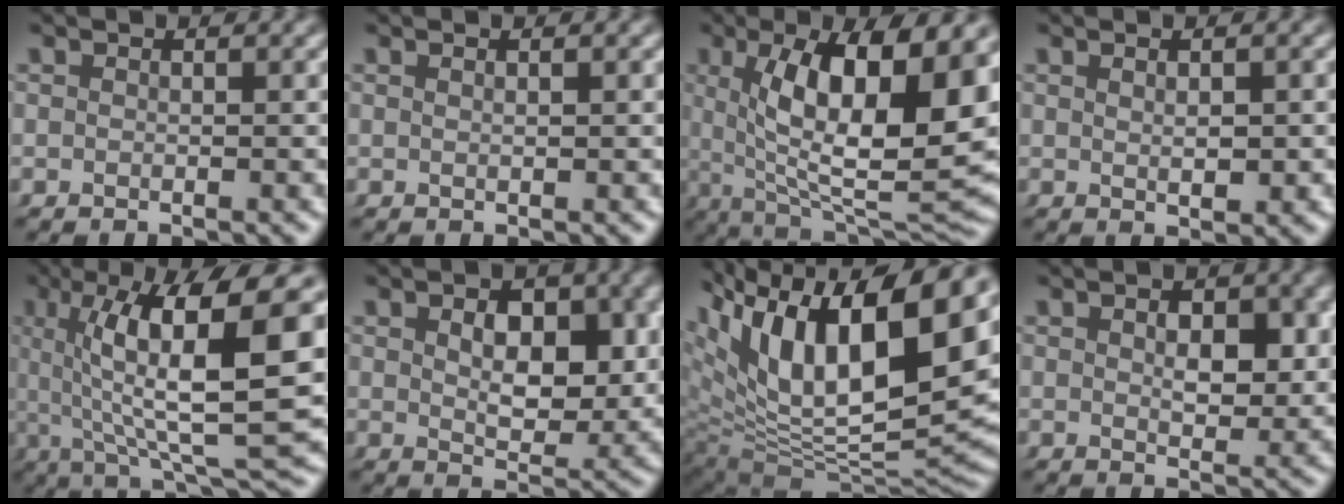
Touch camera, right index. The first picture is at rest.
{"total": 0.5, "force": [0.2, -0.2, 0.4], "torque": [-0.007, -0.001, 0.007]}
{"total": 15.1, "force": [2.5, 6.0, 13.7], "torque": [-0.200, 0.004, 0.044]}
{"total": 1.6, "force": [0.4, 0.4, 1.6], "torque": [-0.021, -0.006, 0.013]}
{"total": 15.2, "force": [3.3, 4.7, 14.0], "torque": [-0.188, 0.020, 0.047]}
{"total": 4.8, "force": [1.2, 2.6, 3.8], "torque": [-0.049, -0.014, 0.022]}
{"total": 18.4, "force": [3.6, 11.0, 14.3], "torque": [-0.251, -0.019, 0.066]}
{"total": 2.9, "force": [0.7, 1.5, 2.3], "torque": [-0.030, -0.010, 0.012]}